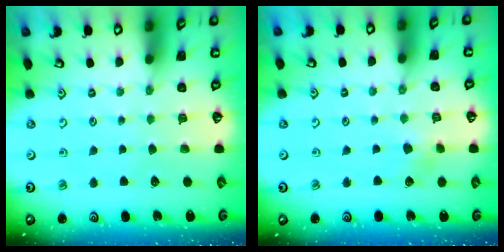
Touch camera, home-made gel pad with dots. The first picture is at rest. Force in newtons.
{"total": 3.4, "press": 3.4, "slide": 0.4}